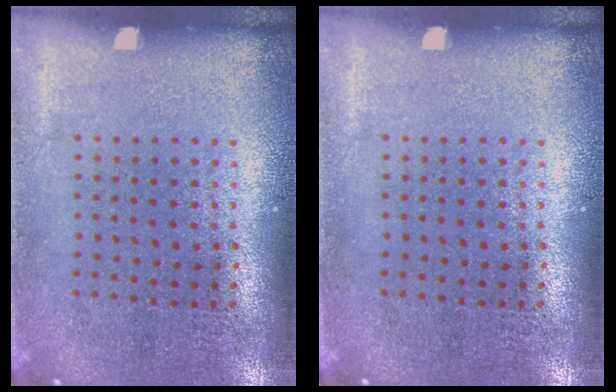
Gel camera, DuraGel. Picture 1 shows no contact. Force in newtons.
{"total": 0.0}